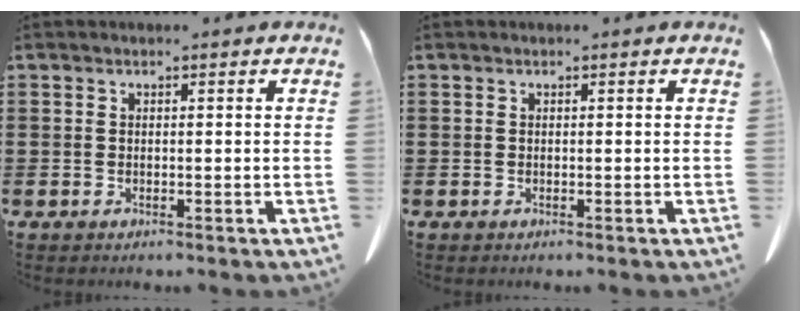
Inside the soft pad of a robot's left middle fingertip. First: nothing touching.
{"total": 0.0}